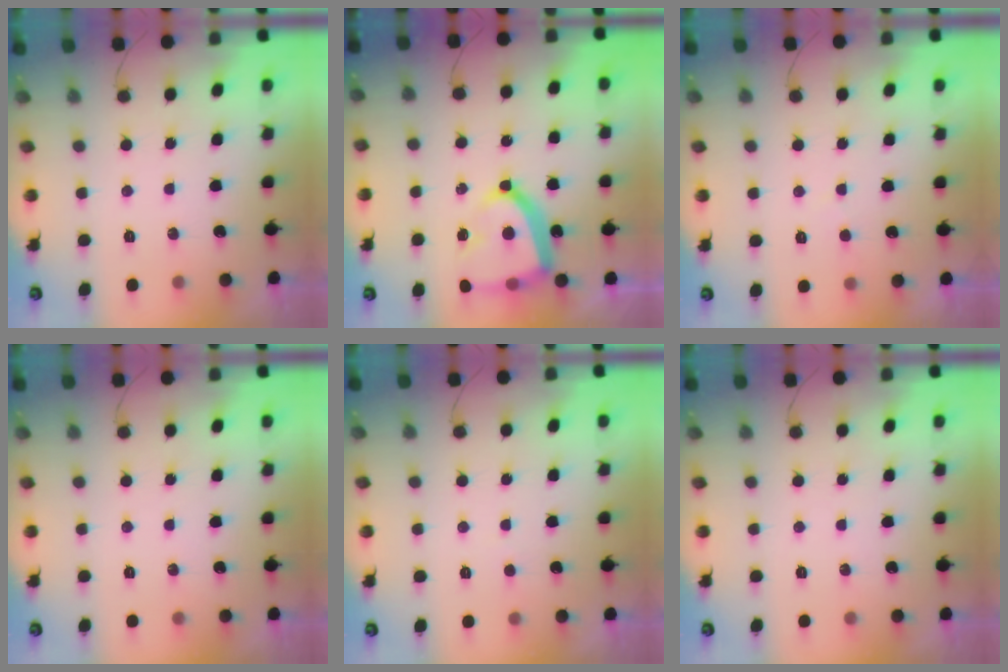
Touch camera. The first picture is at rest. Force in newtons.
{"total": 18.1, "press": 18.0, "slide": 1.8}
{"total": 2.2, "press": 2.2, "slide": 0.3}
{"total": 0.0}
{"total": 1.4, "press": 1.4, "slide": 0.2}
{"total": 0.0}